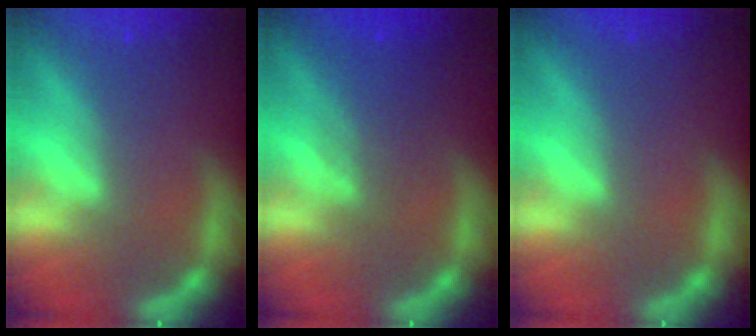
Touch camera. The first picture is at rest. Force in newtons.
{"total": 3.6}
{"total": 0.0}